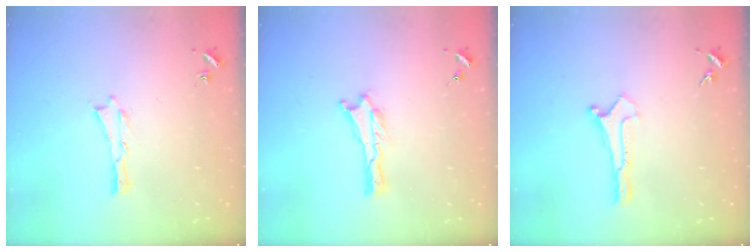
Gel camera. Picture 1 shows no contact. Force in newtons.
{"total": 0.0}
{"total": 0.0}